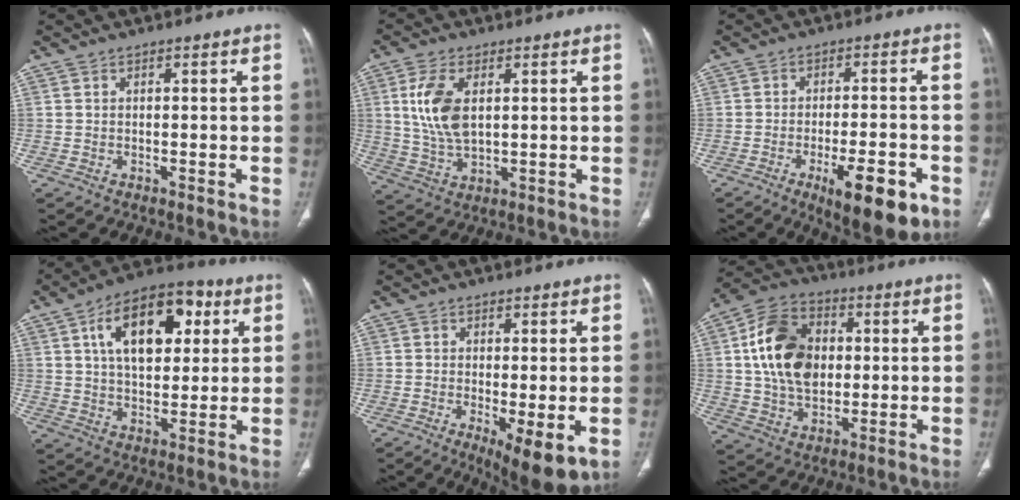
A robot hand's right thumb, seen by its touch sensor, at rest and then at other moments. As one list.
[{"total": 9.8, "force": [2.3, 5.2, 8.0], "torque": [-0.168, -0.008, 0.049]}, {"total": 12.7, "force": [-5.8, 4.2, 10.5], "torque": [-0.140, 0.011, -0.075]}, {"total": 17.6, "force": [6.0, 9.8, 13.3], "torque": [-0.177, 0.003, 0.092]}, {"total": 8.3, "force": [-2.2, 2.6, 7.6], "torque": [-0.117, -0.024, -0.029]}, {"total": 16.1, "force": [2.1, 11.5, 11.0], "torque": [-0.173, 0.010, 0.035]}]